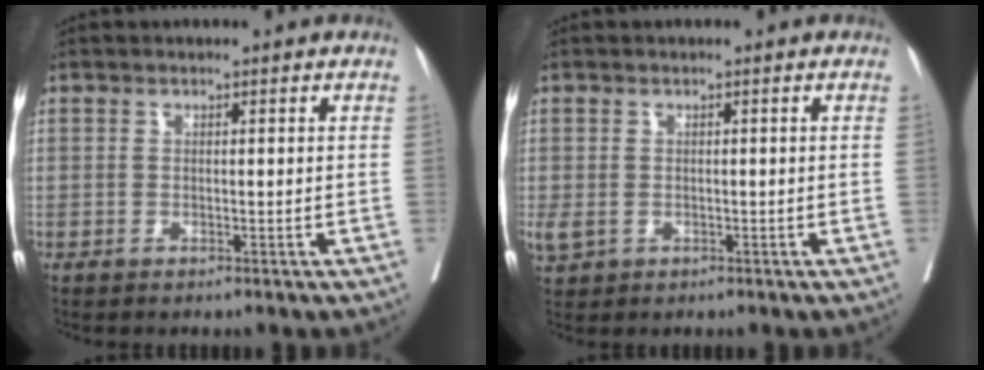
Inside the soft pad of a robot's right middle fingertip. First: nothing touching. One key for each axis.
{"total": 2.3, "fx": -0.4, "fy": 1.8, "fz": 1.5, "tx": -0.038, "ty": -0.004, "tz": 0.000}